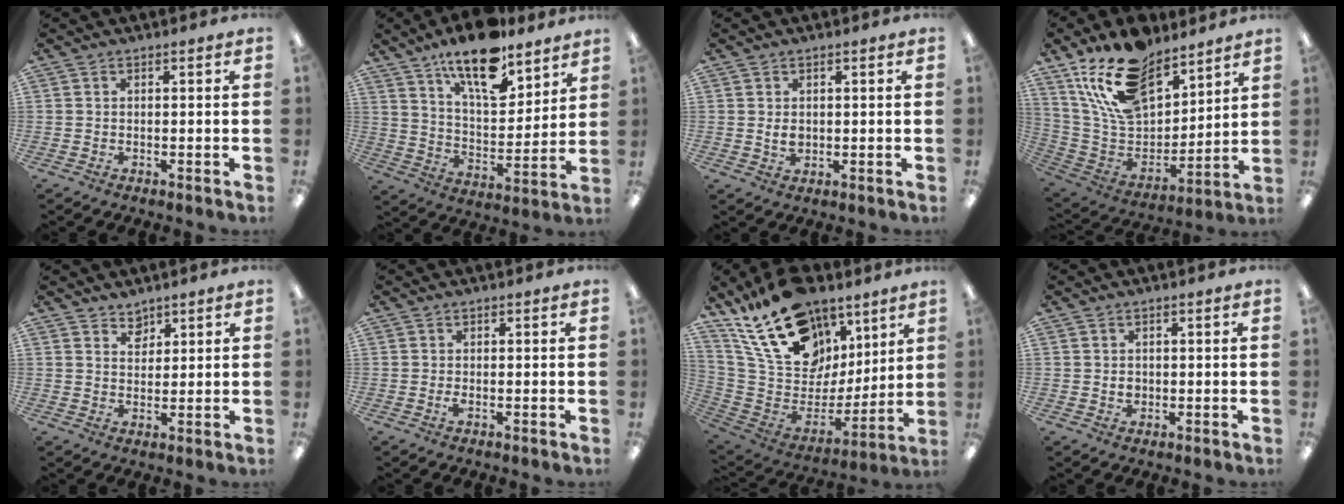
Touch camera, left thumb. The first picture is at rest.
{"total": 16.3, "force": [12.2, 5.9, 9.1], "torque": [-0.152, -0.068, 0.210]}
{"total": 2.4, "force": [0.3, 1.7, 1.6], "torque": [-0.033, 0.004, 0.005]}
{"total": 19.0, "force": [13.9, 9.4, 8.9], "torque": [-0.181, -0.074, 0.254]}
{"total": 3.6, "force": [3.1, 1.9, 0.3], "torque": [0.003, -0.018, 0.056]}
{"total": 0.8, "force": [-0.2, 0.3, 0.7], "torque": [-0.013, 0.000, -0.003]}
{"total": 23.4, "force": [14.5, 14.5, 11.3], "torque": [-0.204, -0.090, 0.276]}
{"total": 1.6, "force": [0.2, 1.3, 0.8], "torque": [-0.016, 0.004, 0.004]}